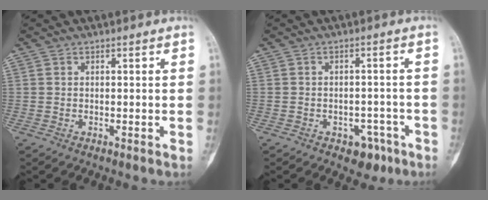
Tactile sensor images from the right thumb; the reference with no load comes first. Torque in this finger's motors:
{"motor_torque": [0.45, 0.26, 0.29, -0.24, 0.00]}